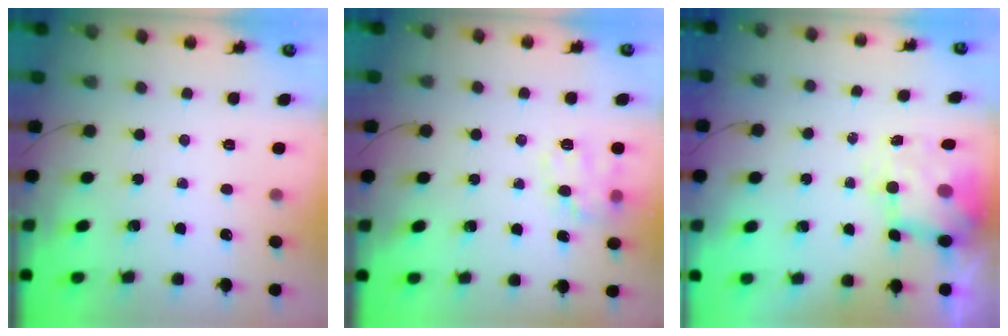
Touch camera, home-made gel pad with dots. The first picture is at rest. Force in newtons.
{"total": 11.4, "press": 11.3, "slide": 0.5}
{"total": 7.6, "press": 7.5, "slide": 1.3}